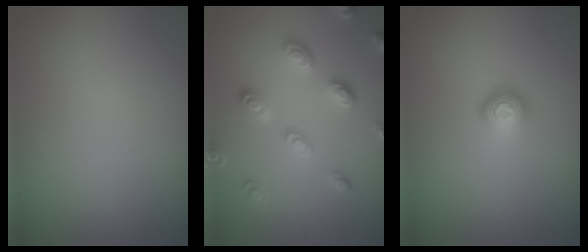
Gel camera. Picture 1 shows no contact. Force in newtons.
{"total": 3.5, "press": 3.2, "slide": 1.4}
{"total": 1.8, "press": 1.2, "slide": 1.3}